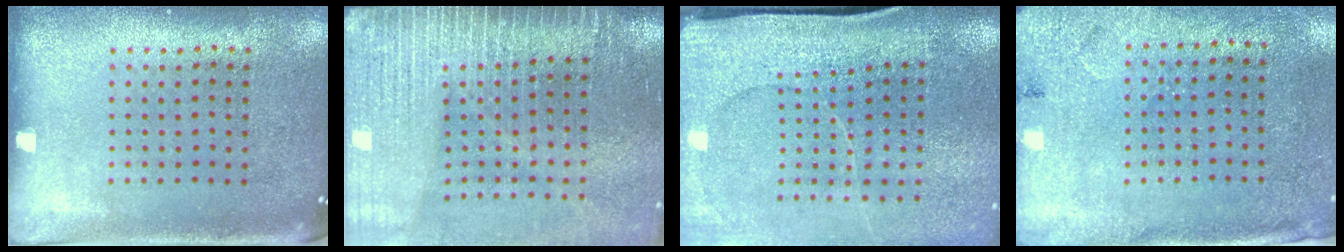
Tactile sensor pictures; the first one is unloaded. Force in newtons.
{"total": 4.2, "press": 3.6, "slide": 2.2}
{"total": 4.0, "press": 3.3, "slide": 2.3}
{"total": 2.7, "press": 2.2, "slide": 1.5}